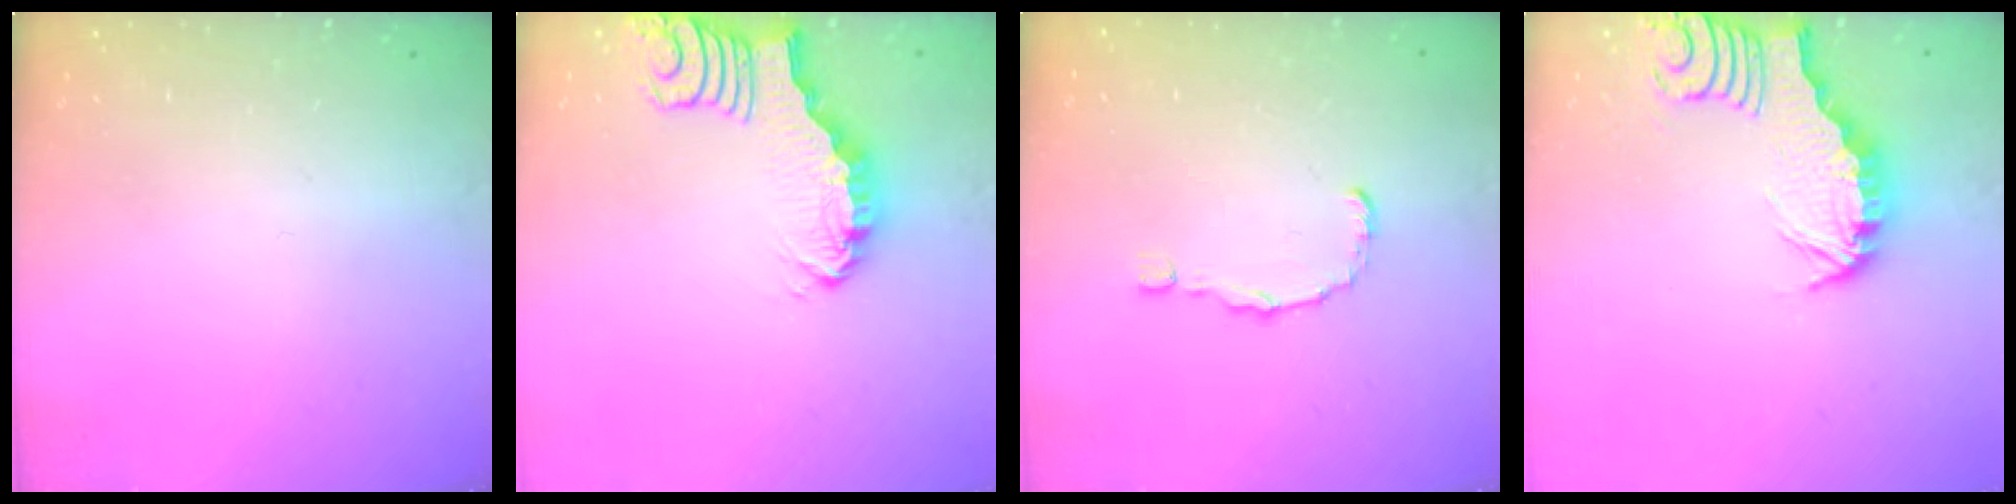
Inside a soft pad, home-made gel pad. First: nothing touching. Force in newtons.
{"total": 2.7, "press": 2.7, "slide": 0.4}
{"total": 1.5, "press": 1.5, "slide": 0.2}
{"total": 3.0, "press": 3.0, "slide": 0.3}